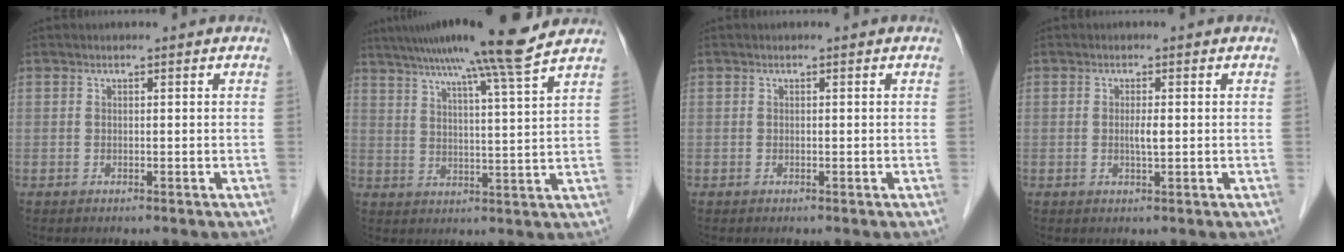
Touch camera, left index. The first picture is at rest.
{"total": 15.5, "force": [12.7, -2.0, 8.6], "torque": [-0.143, 0.002, 0.175]}
{"total": 0.0}
{"total": 1.7, "force": [0.0, 0.2, 1.7], "torque": [-0.034, 0.000, 0.001]}